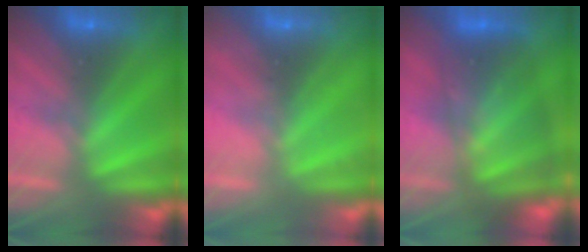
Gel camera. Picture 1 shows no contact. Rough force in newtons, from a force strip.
{"total": 2.3}
{"total": 7.1}